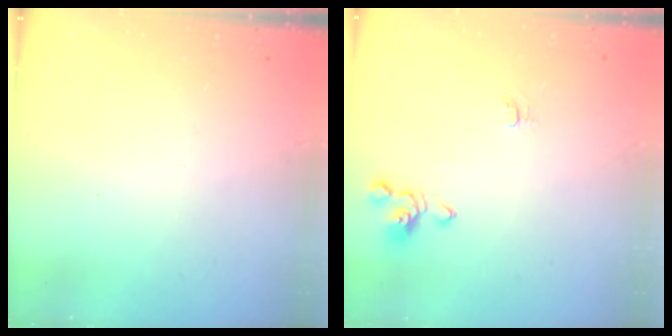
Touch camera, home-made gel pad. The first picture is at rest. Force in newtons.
{"total": 0.6, "press": 0.4, "slide": 0.4}